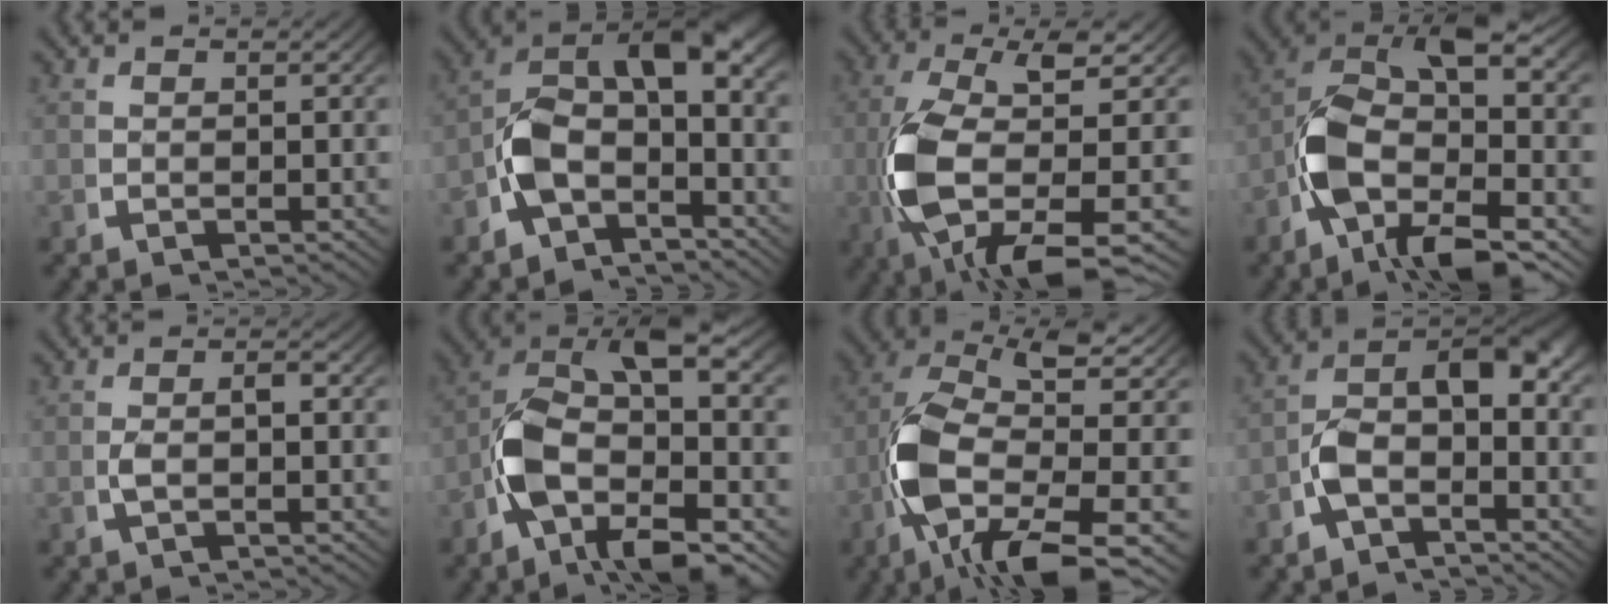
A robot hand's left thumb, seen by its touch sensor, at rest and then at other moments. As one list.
[{"total": 10.0, "force": [-1.1, 6.3, 7.7], "torque": [-0.147, -0.012, -0.022]}, {"total": 13.1, "force": [-1.8, 6.4, 11.3], "torque": [-0.265, -0.043, 0.002]}, {"total": 13.7, "force": [-0.9, 7.7, 11.3], "torque": [-0.229, -0.023, -0.009]}, {"total": 1.6, "force": [-0.3, 0.5, 1.5], "torque": [-0.036, 0.003, -0.002]}, {"total": 12.5, "force": [-0.6, 6.9, 10.3], "torque": [-0.209, -0.017, -0.007]}, {"total": 14.8, "force": [-1.9, 8.0, 12.3], "torque": [-0.271, -0.051, -0.001]}, {"total": 9.0, "force": [-1.2, 6.0, 6.6], "torque": [-0.111, -0.001, -0.031]}]